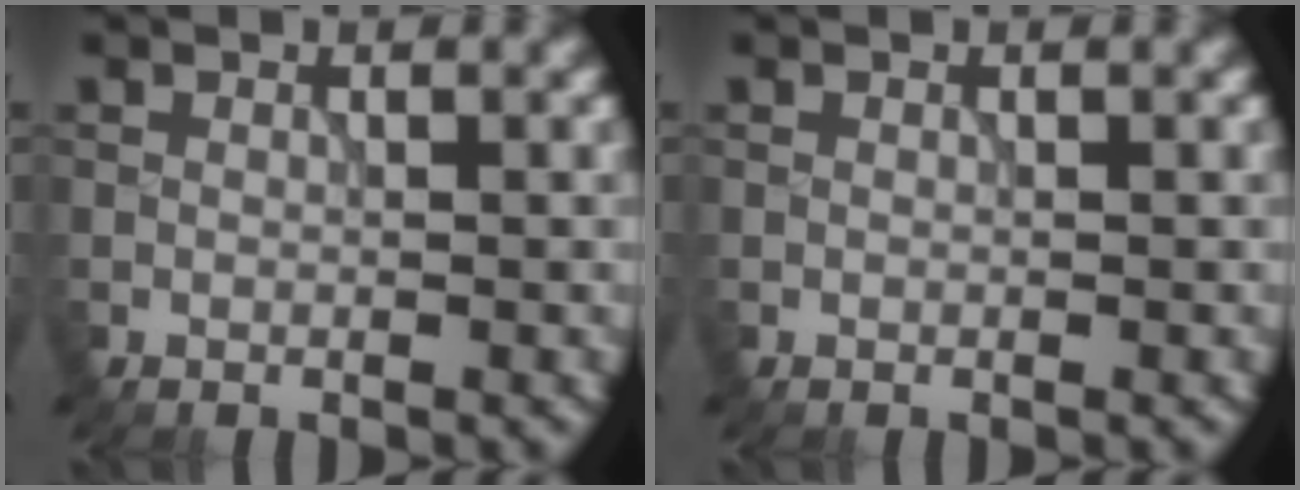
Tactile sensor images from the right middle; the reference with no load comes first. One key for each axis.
{"total": 0.0}